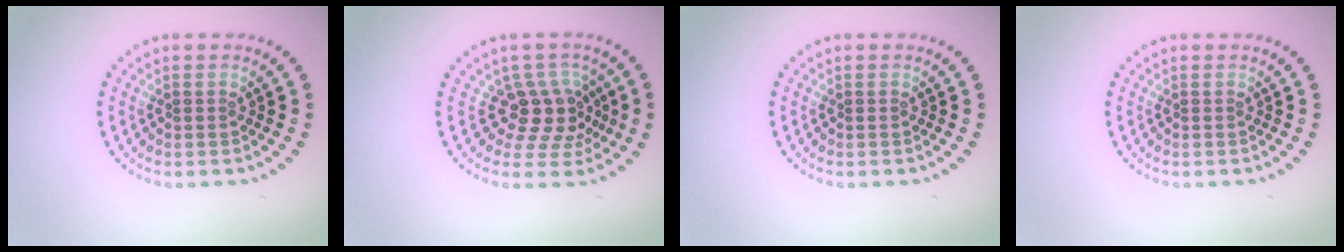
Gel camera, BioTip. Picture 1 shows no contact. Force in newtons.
{"total": 3.8, "press": 2.8, "slide": 2.5}
{"total": 0.0}
{"total": 0.0}